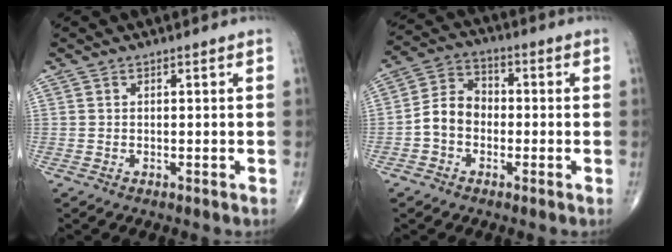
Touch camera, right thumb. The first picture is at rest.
{"total": 7.5, "force": [-1.7, 5.9, 4.3], "torque": [-0.065, 0.032, -0.046]}